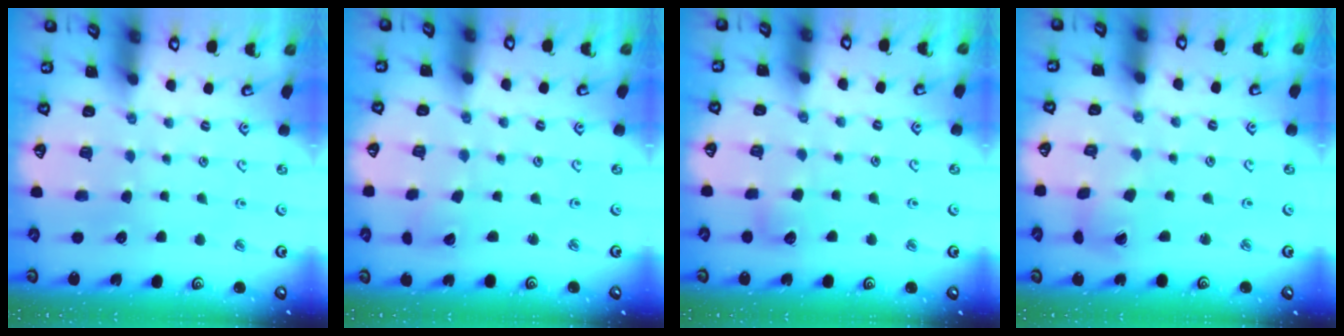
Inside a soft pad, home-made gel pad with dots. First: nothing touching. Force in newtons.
{"total": 2.6, "press": 2.6, "slide": 0.1}
{"total": 5.1, "press": 5.1, "slide": 0.6}
{"total": 2.7, "press": 2.7, "slide": 0.4}